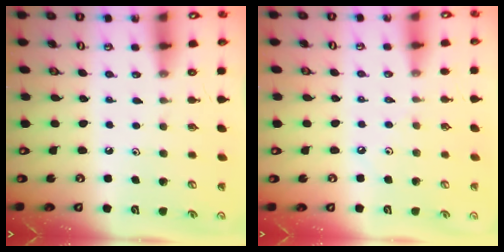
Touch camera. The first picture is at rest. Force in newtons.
{"total": 1.2, "press": 1.1, "slide": 0.4}